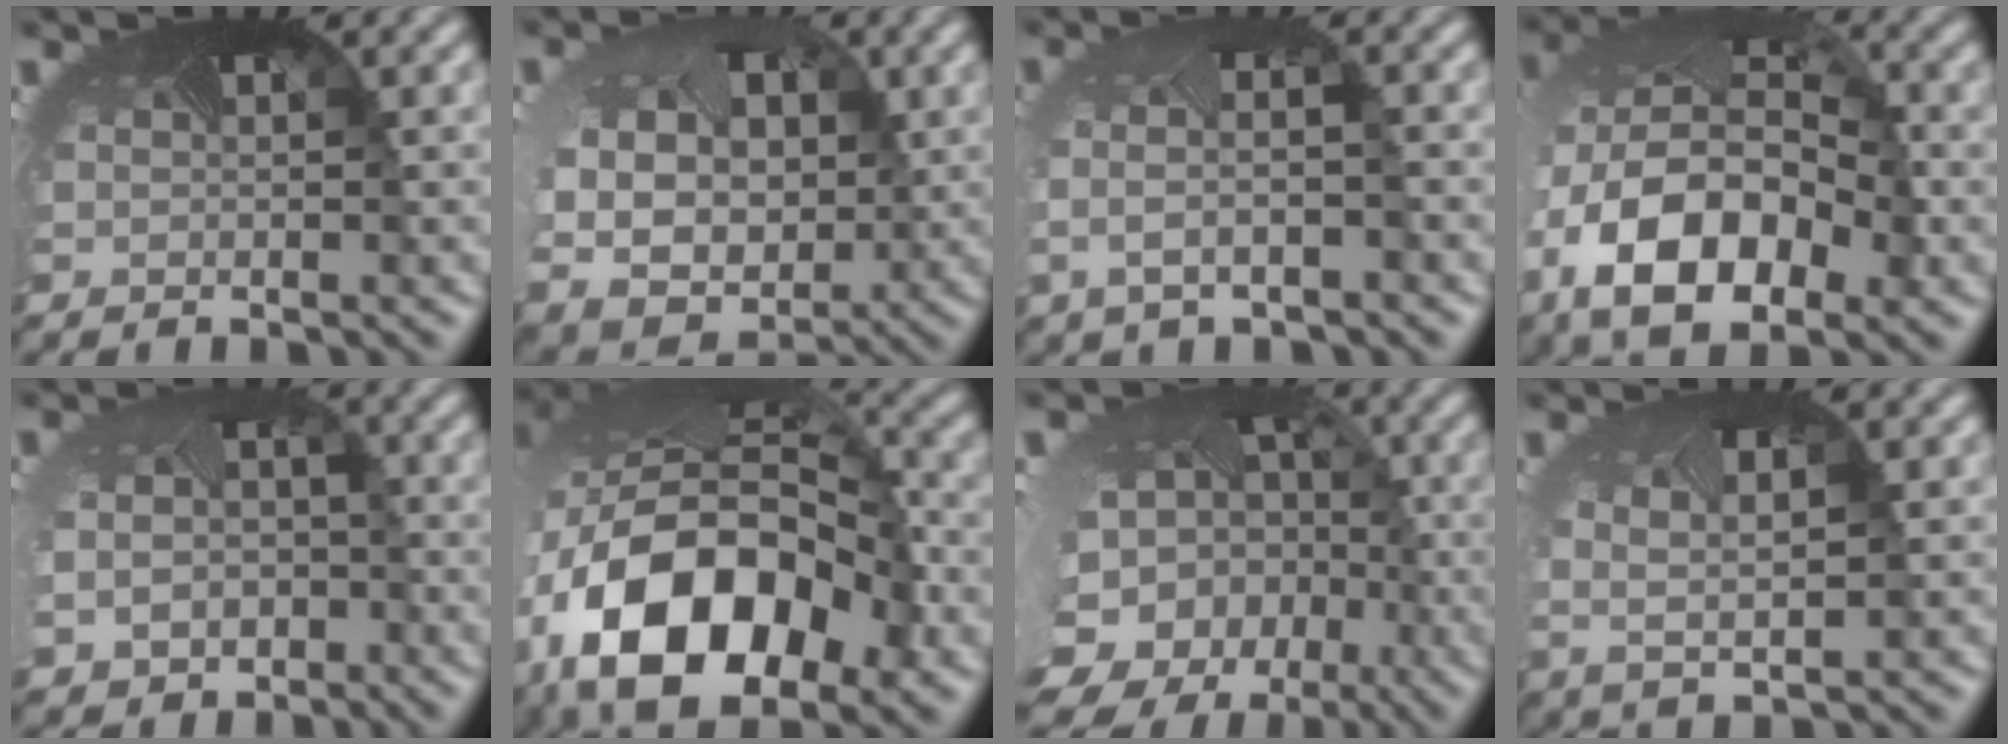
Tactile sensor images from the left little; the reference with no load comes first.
{"total": 10.2, "force": [0.3, 8.2, 6.2], "torque": [-0.126, -0.028, 0.015]}
{"total": 2.8, "force": [-0.7, 1.0, 2.5], "torque": [-0.080, -0.011, -0.014]}
{"total": 14.2, "force": [-4.4, 9.4, 9.7], "torque": [-0.215, -0.034, -0.069]}
{"total": 7.3, "force": [-2.7, 5.9, 3.4], "torque": [-0.081, -0.048, -0.034]}
{"total": 16.7, "force": [-5.4, 11.1, 11.3], "torque": [-0.242, -0.029, -0.084]}
{"total": 16.0, "force": [-7.3, 12.8, 6.1], "torque": [-0.151, -0.085, -0.085]}
{"total": 2.0, "force": [0.0, 0.7, 1.8], "torque": [-0.062, -0.013, -0.001]}